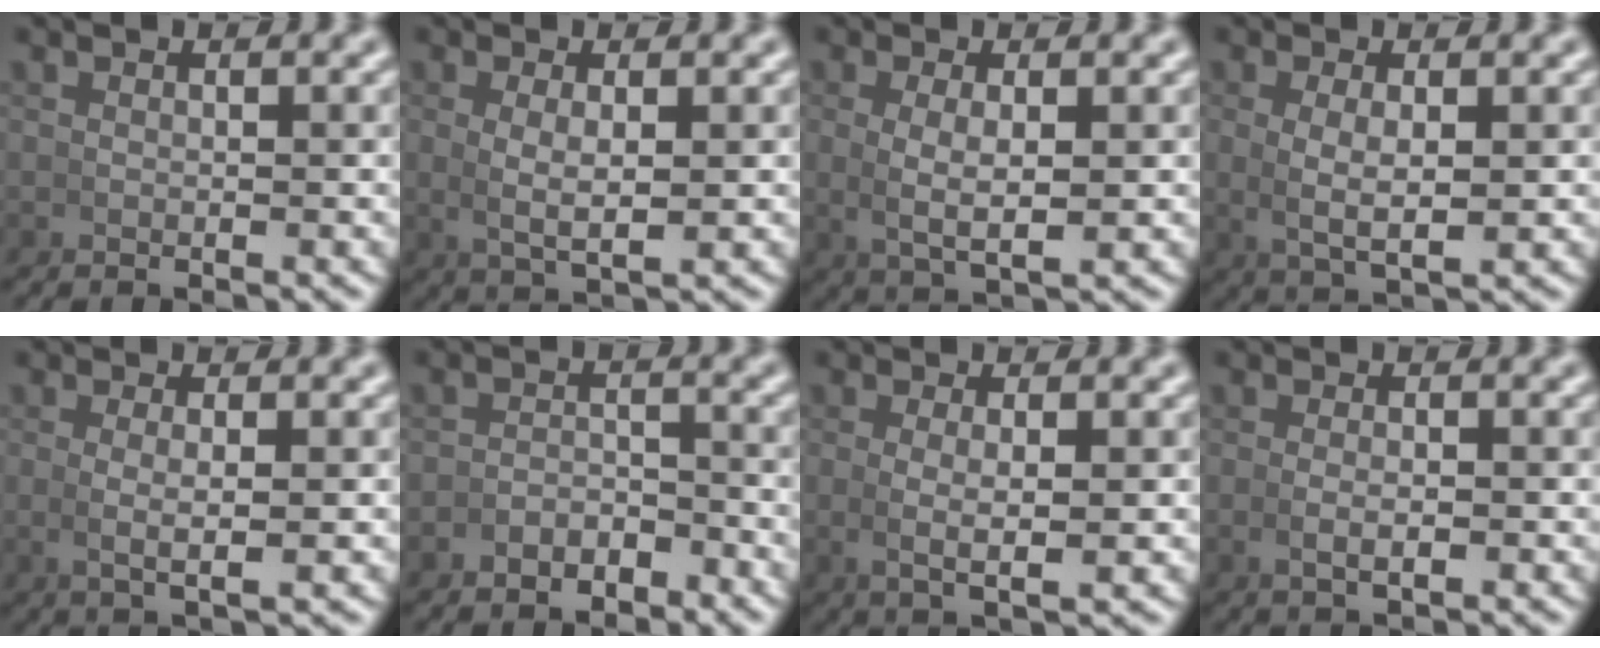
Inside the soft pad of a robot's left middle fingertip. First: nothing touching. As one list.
[{"total": 3.0, "force": [0.5, 1.0, 2.7], "torque": [-0.053, -0.008, 0.019]}, {"total": 3.5, "force": [0.5, 1.2, 3.2], "torque": [-0.063, -0.007, 0.019]}, {"total": 3.5, "force": [0.5, 1.3, 3.2], "torque": [-0.062, -0.007, 0.018]}, {"total": 2.3, "force": [0.2, 0.4, 2.2], "torque": [-0.046, -0.009, 0.012]}, {"total": 2.8, "force": [-2.5, 1.3, 0.4], "torque": [-0.002, 0.001, -0.046]}, {"total": 2.8, "force": [0.2, 0.6, 2.7], "torque": [-0.056, -0.010, 0.012]}, {"total": 1.4, "force": [-0.3, 0.4, 1.3], "torque": [-0.029, -0.005, 0.000]}]